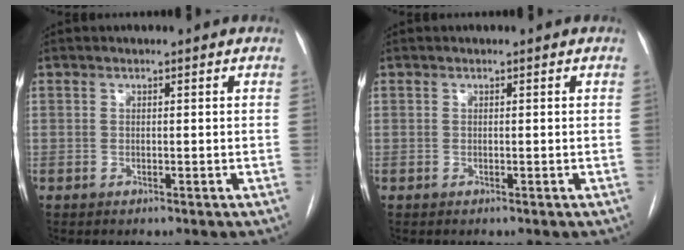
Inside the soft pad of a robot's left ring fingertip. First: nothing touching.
{"total": 0.0}